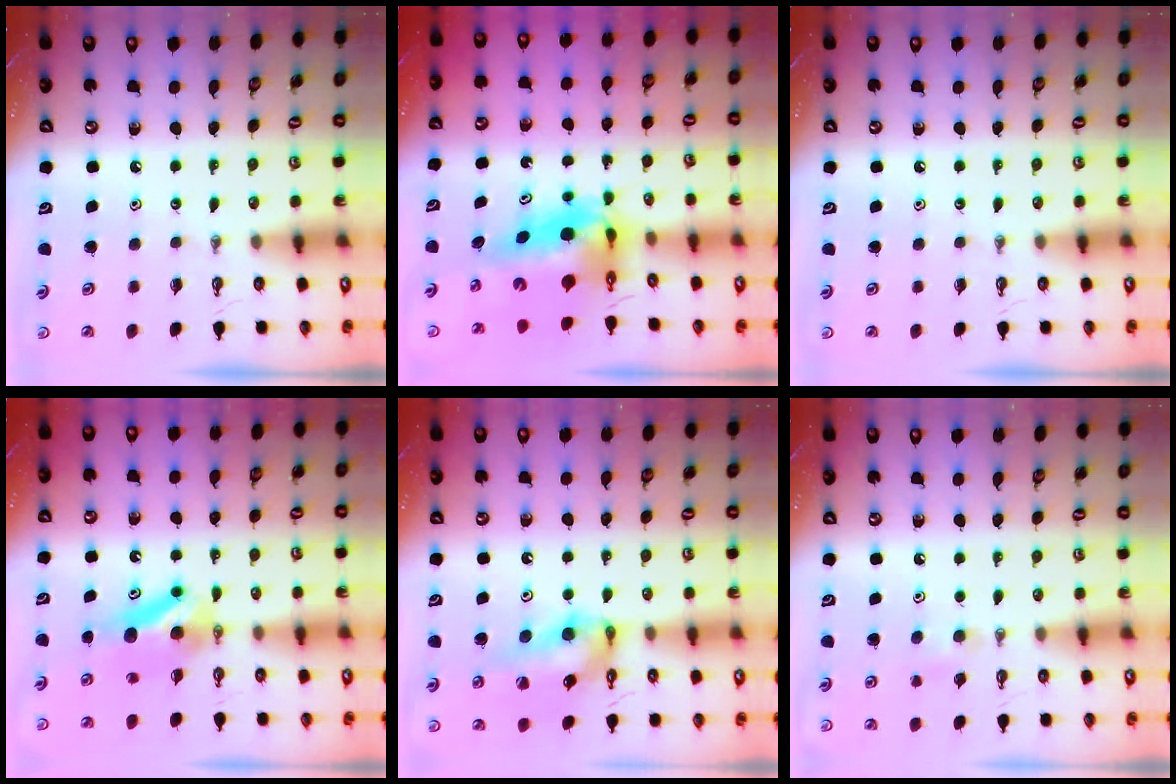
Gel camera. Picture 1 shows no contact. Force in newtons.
{"total": 9.4, "press": 9.4, "slide": 0.9}
{"total": 0.0}
{"total": 6.9, "press": 6.6, "slide": 1.9}
{"total": 12.5, "press": 12.5, "slide": 1.0}
{"total": 6.9, "press": 5.6, "slide": 4.0}